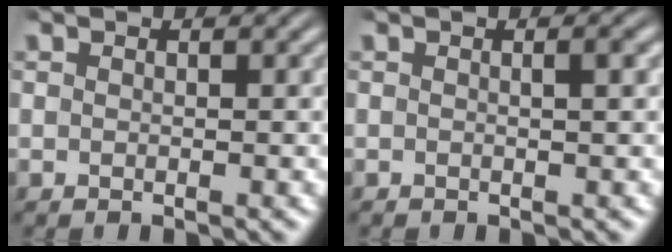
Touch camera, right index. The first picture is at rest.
{"total": 0.7, "force": [0.0, -0.3, 0.6], "torque": [-0.008, 0.001, 0.000]}